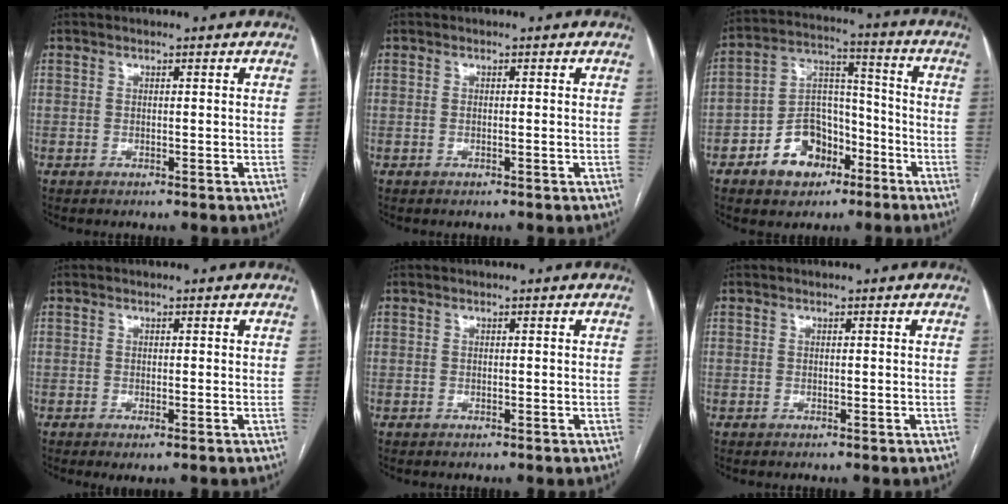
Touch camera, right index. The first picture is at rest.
{"total": 0.6, "force": [-0.1, 0.1, 0.5], "torque": [-0.013, -0.002, 0.000]}
{"total": 11.3, "force": [-6.0, 7.7, 5.7], "torque": [-0.105, 0.033, -0.097]}
{"total": 2.1, "force": [-0.8, 0.4, 1.9], "torque": [-0.031, -0.007, -0.010]}
{"total": 0.0}
{"total": 0.0}